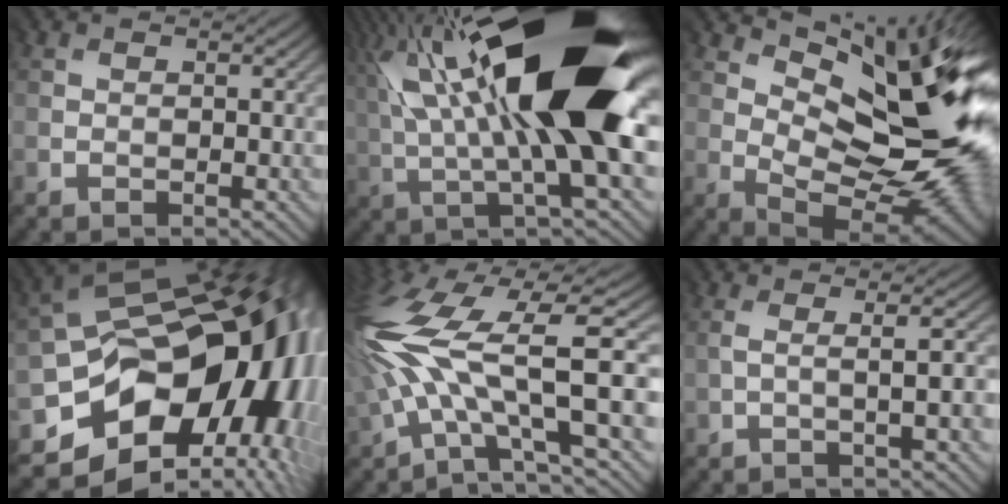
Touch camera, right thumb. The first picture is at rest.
{"total": 20.2, "force": [6.0, 5.0, 18.6], "torque": [-0.329, 0.031, 0.101]}
{"total": 16.3, "force": [4.6, 7.1, 13.9], "torque": [-0.207, 0.008, 0.090]}
{"total": 19.0, "force": [-3.5, 13.6, 12.8], "torque": [-0.213, -0.052, -0.033]}
{"total": 16.2, "force": [-0.5, 5.8, 15.1], "torque": [-0.326, 0.005, 0.002]}
{"total": 2.6, "force": [-0.5, 0.4, 2.5], "torque": [-0.025, 0.002, -0.014]}